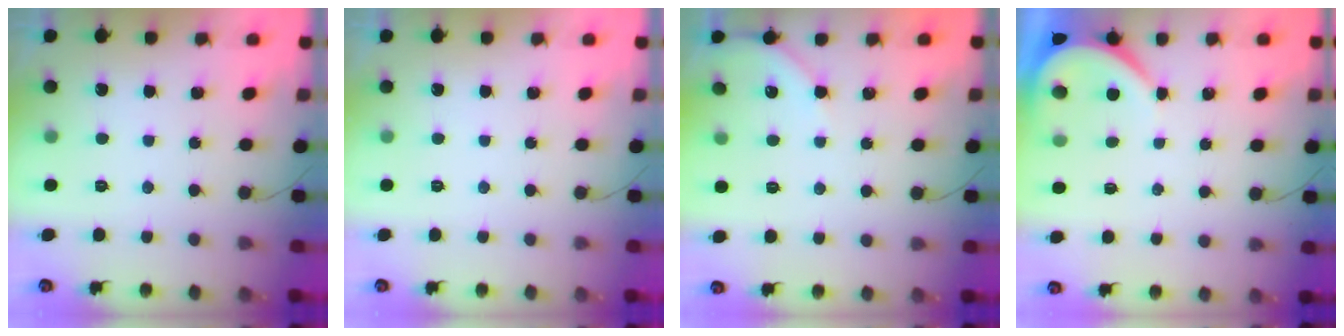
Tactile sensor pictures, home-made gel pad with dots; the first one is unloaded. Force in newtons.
{"total": 0.0}
{"total": 4.2, "press": 4.1, "slide": 0.6}
{"total": 3.9, "press": 3.9, "slide": 0.5}